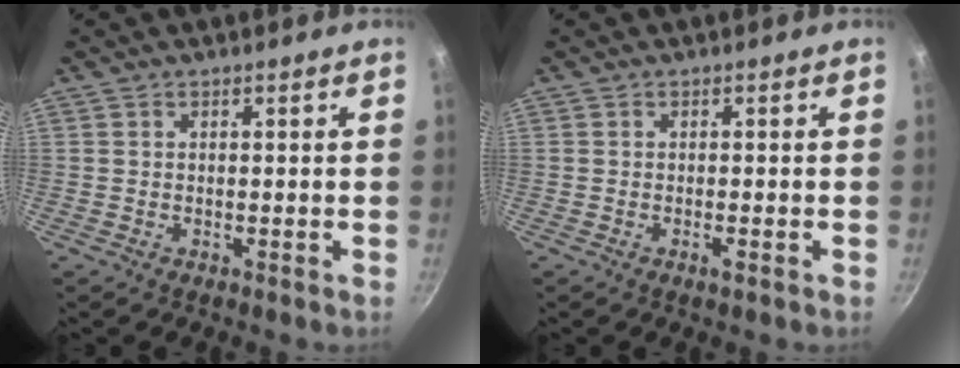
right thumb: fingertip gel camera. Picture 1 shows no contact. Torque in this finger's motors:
{"motor_torque": [0.69, 0.39, 0.51, -0.13, -0.01]}